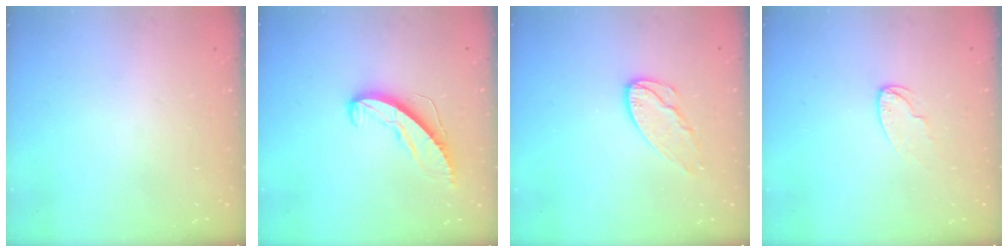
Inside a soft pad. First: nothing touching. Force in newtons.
{"total": 9.5, "press": 9.5, "slide": 0.7}
{"total": 8.3, "press": 8.3, "slide": 0.1}
{"total": 5.5, "press": 5.5, "slide": 0.5}